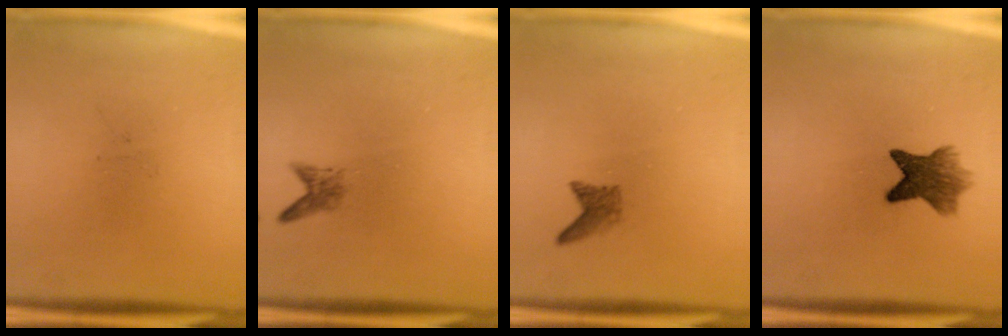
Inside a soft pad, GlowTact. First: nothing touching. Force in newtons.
{"total": 1.6}
{"total": 1.7}
{"total": 6.6}